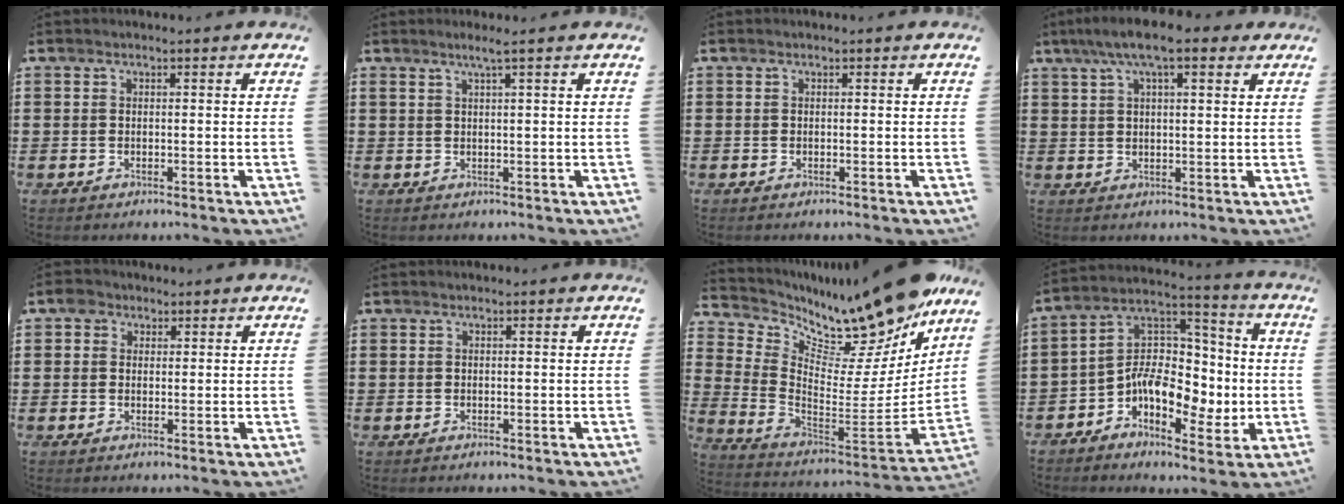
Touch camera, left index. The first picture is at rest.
{"total": 1.9, "force": [1.2, -0.5, 1.4], "torque": [-0.027, -0.003, 0.021]}
{"total": 0.0}
{"total": 7.7, "force": [5.0, 1.8, 5.6], "torque": [-0.109, 0.003, 0.086]}
{"total": 2.1, "force": [1.3, 1.6, 0.4], "torque": [-0.007, 0.005, 0.022]}
{"total": 0.0}
{"total": 12.9, "force": [12.1, 1.9, 4.2], "torque": [-0.087, -0.112, 0.198]}
{"total": 8.4, "force": [-1.3, 6.8, 4.7], "torque": [-0.109, -0.006, -0.025]}